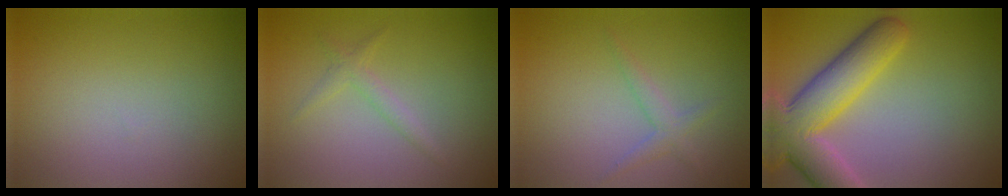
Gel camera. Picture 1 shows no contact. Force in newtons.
{"total": 1.3, "press": 1.3, "slide": 0.0}
{"total": 1.4, "press": 1.4, "slide": 0.1}
{"total": 8.4, "press": 8.4, "slide": 0.6}